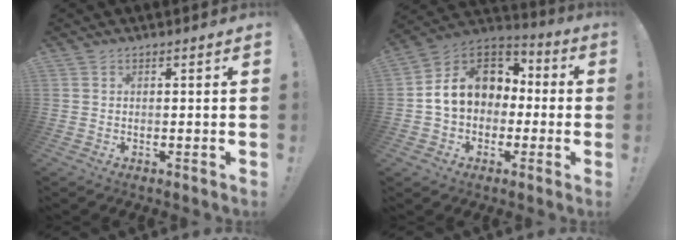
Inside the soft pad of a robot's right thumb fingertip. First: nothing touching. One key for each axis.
{"total": 14.8, "fx": 2.4, "fy": 11.6, "fz": 8.8, "tx": -0.137, "ty": 0.007, "tz": 0.051}